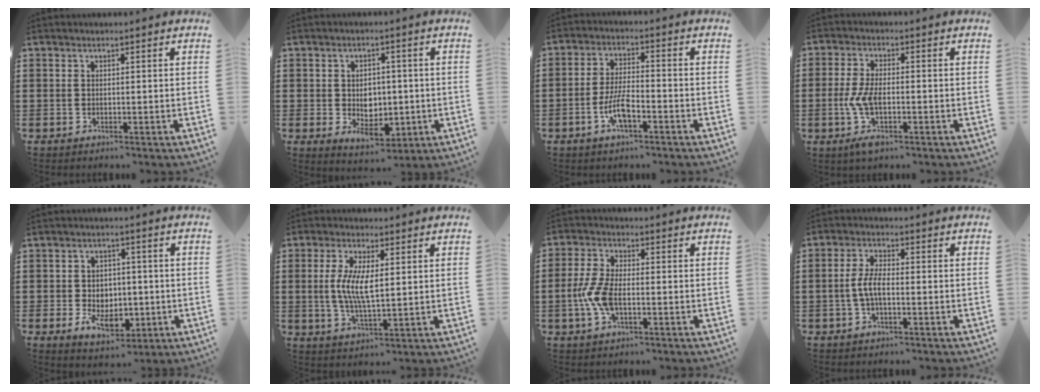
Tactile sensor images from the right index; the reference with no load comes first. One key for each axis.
{"total": 4.7, "fx": -0.3, "fy": 3.7, "fz": 2.8, "tx": -0.038, "ty": 0.000, "tz": -0.011}
{"total": 6.0, "fx": -2.5, "fy": 1.9, "fz": 5.0, "tx": -0.116, "ty": -0.005, "tz": -0.054}
{"total": 5.6, "fx": -1.5, "fy": 2.3, "fz": 4.9, "tx": -0.118, "ty": -0.004, "tz": -0.037}
{"total": 5.7, "fx": -1.4, "fy": 4.4, "fz": 3.4, "tx": -0.058, "ty": 0.004, "tz": -0.028}
{"total": 6.8, "fx": 0.9, "fy": 2.4, "fz": 6.3, "tx": -0.128, "ty": 0.006, "tz": 0.012}
{"total": 6.0, "fx": -1.3, "fy": 2.8, "fz": 5.1, "tx": -0.123, "ty": -0.003, "tz": -0.030}
{"total": 4.2, "fx": -0.8, "fy": 1.5, "fz": 3.9, "tx": -0.096, "ty": -0.002, "tz": -0.024}